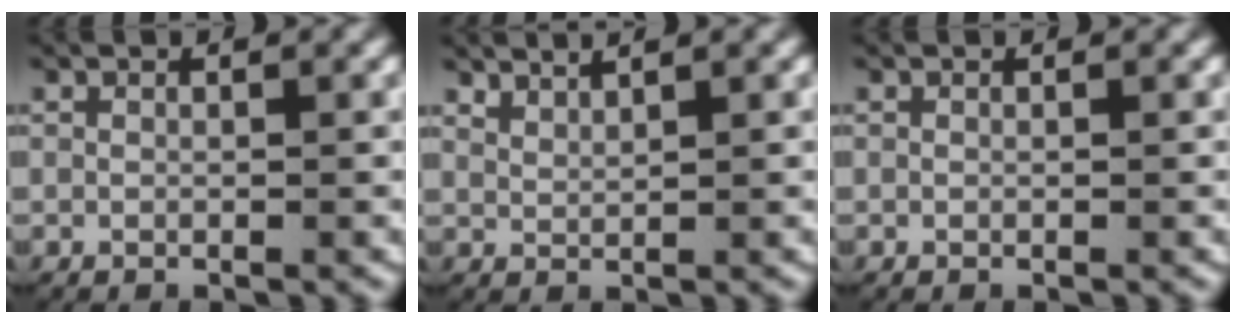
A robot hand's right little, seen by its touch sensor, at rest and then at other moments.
{"total": 2.4, "force": [2.3, 0.4, 0.6], "torque": [-0.014, -0.001, 0.045]}
{"total": 0.0}